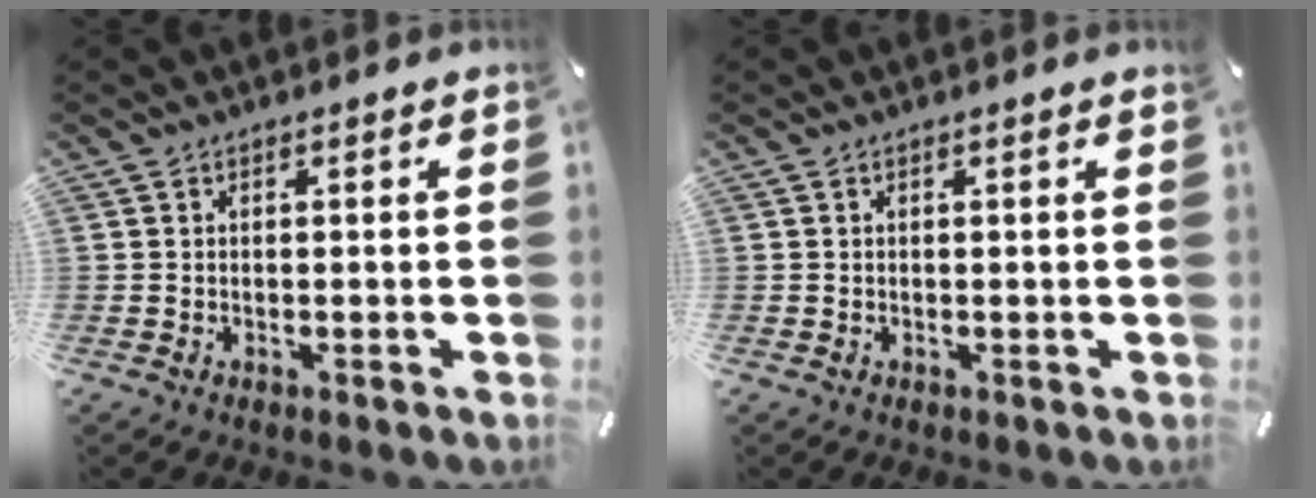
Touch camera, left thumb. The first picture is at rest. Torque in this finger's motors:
{"motor_torque": [-0.13, -0.25, 0.03, 0.05, 0.00]}